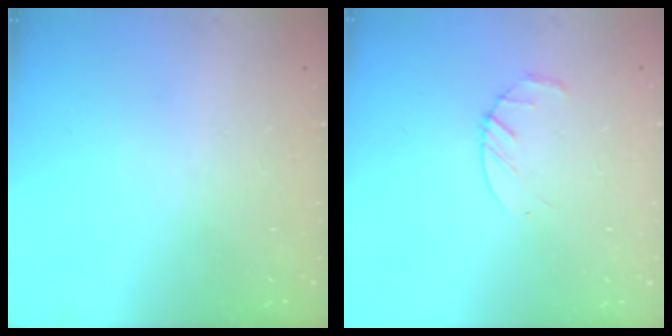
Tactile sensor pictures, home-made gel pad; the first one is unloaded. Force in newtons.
{"total": 3.6, "press": 3.6, "slide": 0.6}